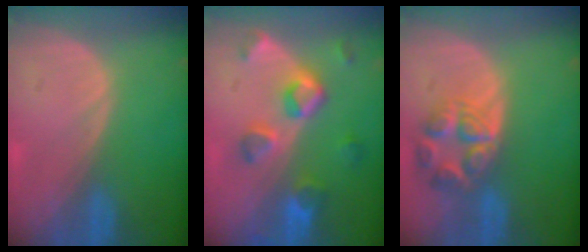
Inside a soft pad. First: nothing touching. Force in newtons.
{"total": 7.7, "press": 7.0, "slide": 3.1}
{"total": 7.6, "press": 6.8, "slide": 3.5}